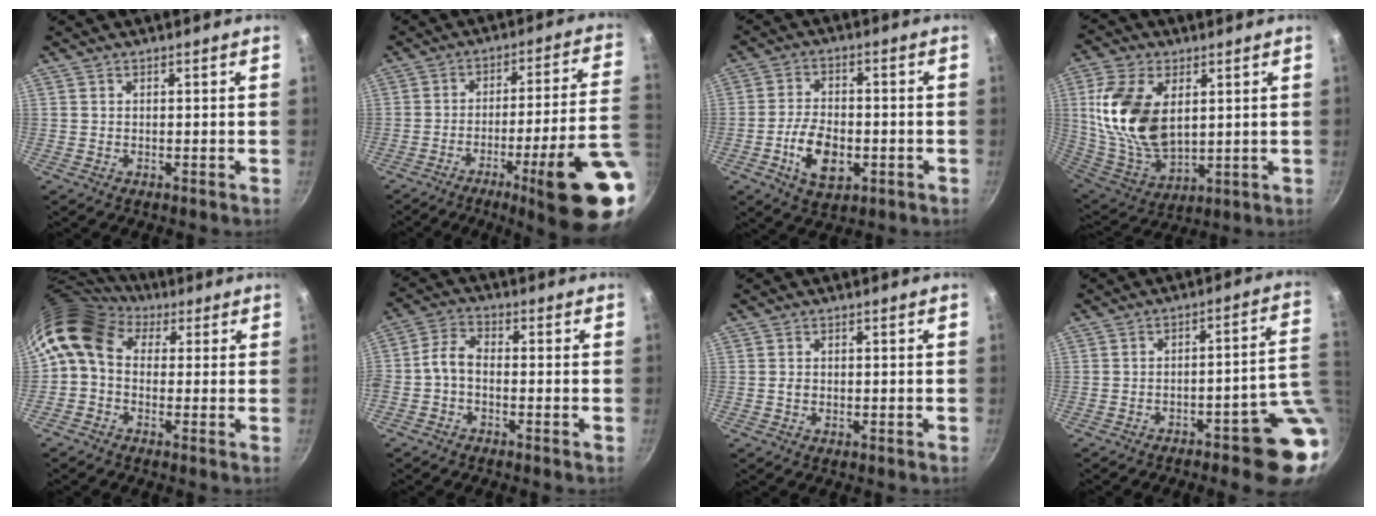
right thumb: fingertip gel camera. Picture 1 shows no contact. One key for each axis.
{"total": 20.4, "fx": -7.4, "fy": 1.9, "fz": 18.9, "tx": -0.242, "ty": 0.025, "tz": -0.102}
{"total": 9.7, "fx": -3.0, "fy": 5.6, "fz": 7.4, "tx": -0.122, "ty": 0.015, "tz": -0.050}
{"total": 17.8, "fx": 4.0, "fy": 10.6, "fz": 13.7, "tx": -0.252, "ty": -0.022, "tz": 0.091}
{"total": 9.8, "fx": 2.4, "fy": 7.3, "fz": 6.0, "tx": -0.100, "ty": 0.018, "tz": 0.022}
{"total": 4.6, "fx": -1.8, "fy": 2.6, "fz": 3.3, "tx": -0.071, "ty": 0.031, "tz": -0.046}
{"total": 1.2, "fx": -0.2, "fy": 0.9, "fz": 0.8, "tx": -0.016, "ty": 0.003, "tz": -0.005}
{"total": 13.1, "fx": -4.3, "fy": 3.7, "fz": 11.9, "tx": -0.111, "ty": 0.037, "tz": -0.053}